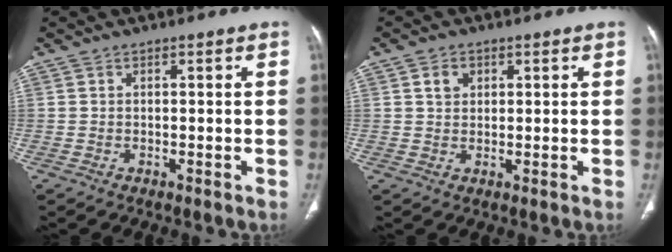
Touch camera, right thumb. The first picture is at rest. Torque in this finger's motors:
{"motor_torque": [0.14, 0.09, 0.29, -0.21, 0.10]}